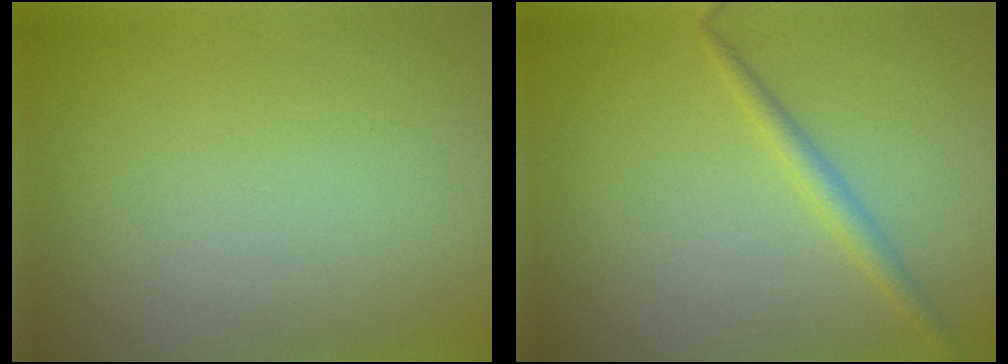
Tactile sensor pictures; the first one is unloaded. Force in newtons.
{"total": 1.7, "press": 1.7, "slide": 0.1}